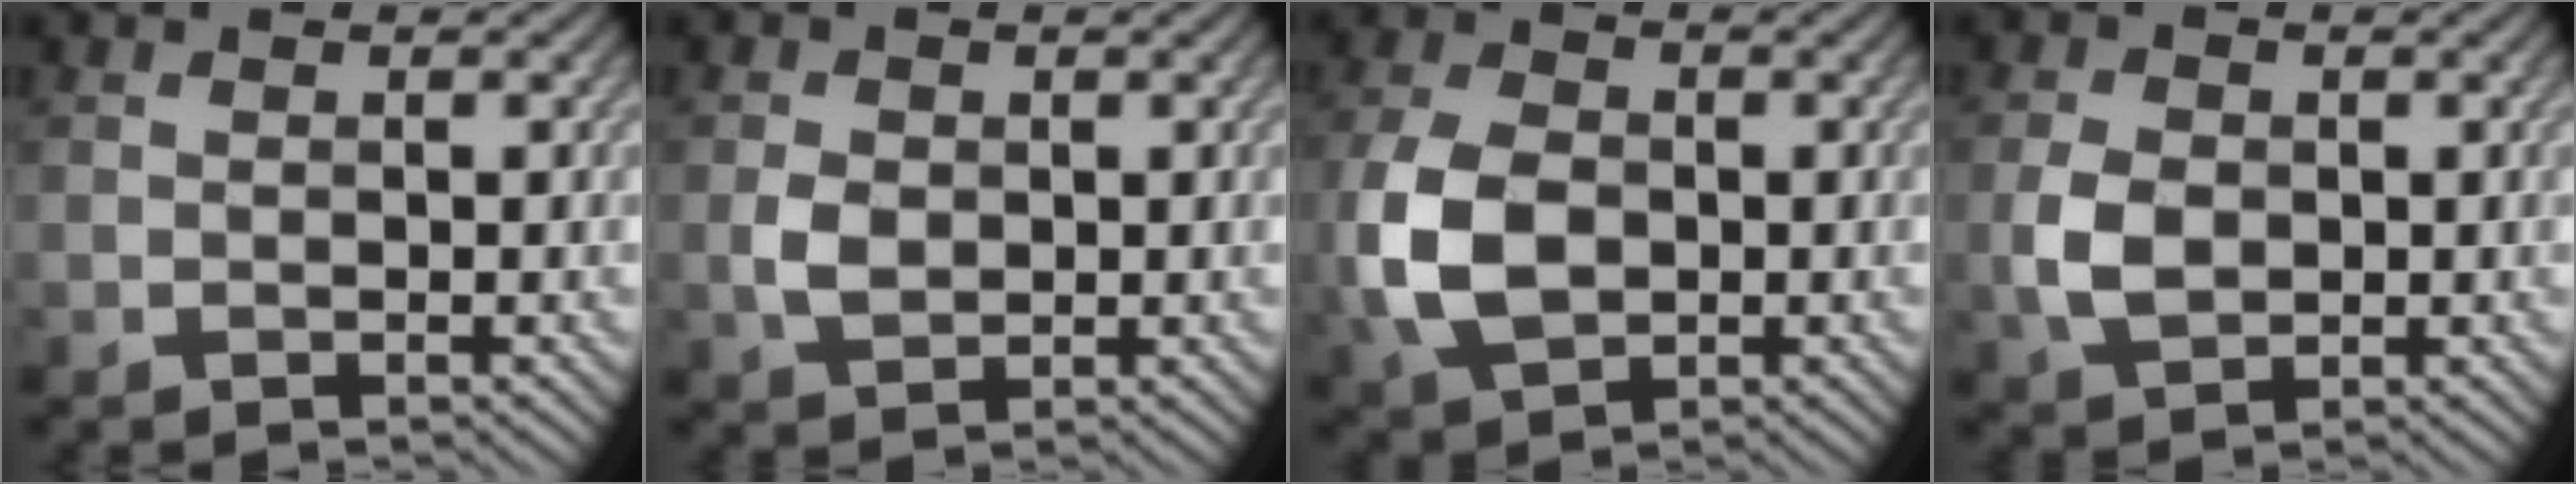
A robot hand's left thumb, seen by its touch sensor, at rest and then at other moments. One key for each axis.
{"total": 2.7, "fx": 0.0, "fy": 2.1, "fz": 1.7, "tx": -0.042, "ty": -0.003, "tz": -0.001}
{"total": 8.6, "fx": -1.4, "fy": 5.9, "fz": 6.1, "tx": -0.156, "ty": -0.009, "tz": -0.032}
{"total": 4.2, "fx": -0.3, "fy": 3.0, "fz": 3.0, "tx": -0.072, "ty": -0.002, "tz": -0.008}